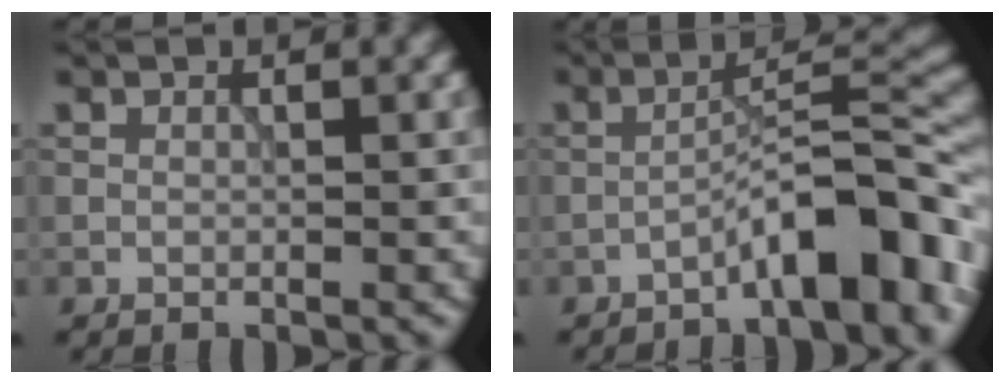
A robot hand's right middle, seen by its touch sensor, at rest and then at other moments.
{"total": 8.1, "force": [-4.6, 1.8, 6.4], "torque": [-0.091, 0.024, -0.076]}